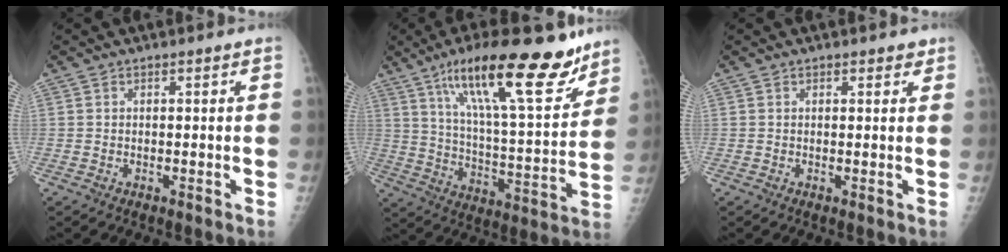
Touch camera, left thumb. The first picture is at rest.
{"total": 24.3, "force": [15.6, 6.3, 17.5], "torque": [-0.249, -0.063, 0.253]}
{"total": 1.7, "force": [1.2, 0.9, 0.9], "torque": [0.001, -0.004, 0.011]}